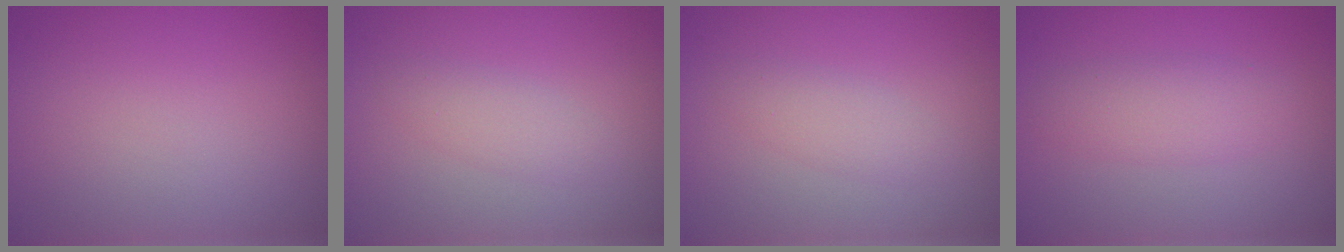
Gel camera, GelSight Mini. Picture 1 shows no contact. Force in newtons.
{"total": 1.9, "press": 1.9, "slide": 0.1}
{"total": 1.9, "press": 1.9, "slide": 0.1}
{"total": 2.7, "press": 2.7, "slide": 0.1}